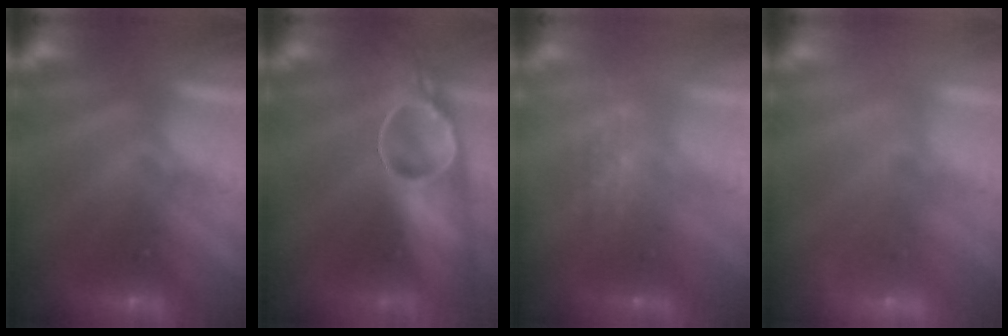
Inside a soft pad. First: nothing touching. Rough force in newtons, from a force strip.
{"total": 8.3}
{"total": 2.8}
{"total": 2.4}